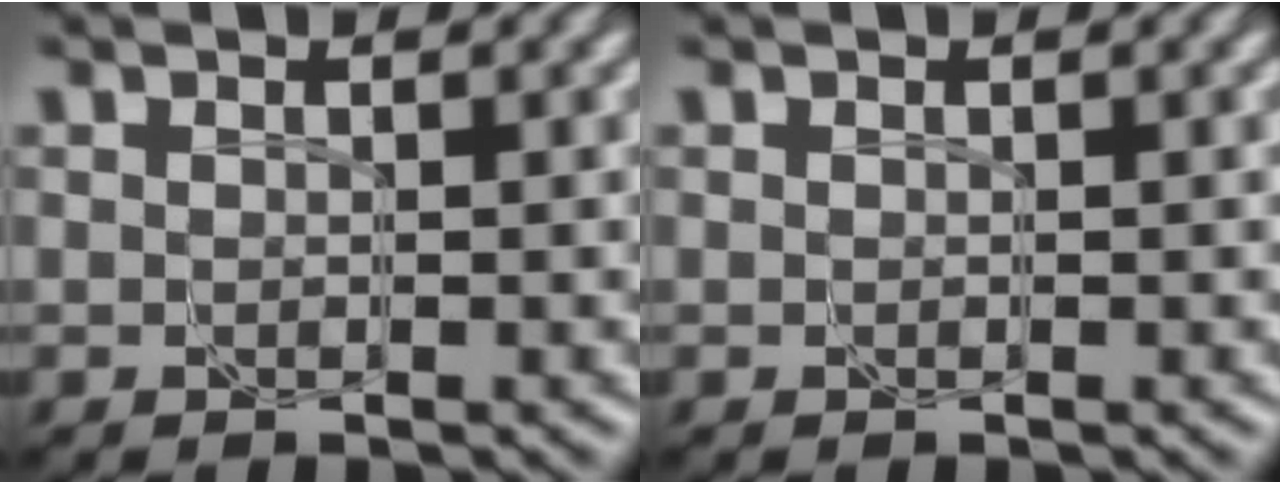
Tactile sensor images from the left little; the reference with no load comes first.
{"total": 0.0}